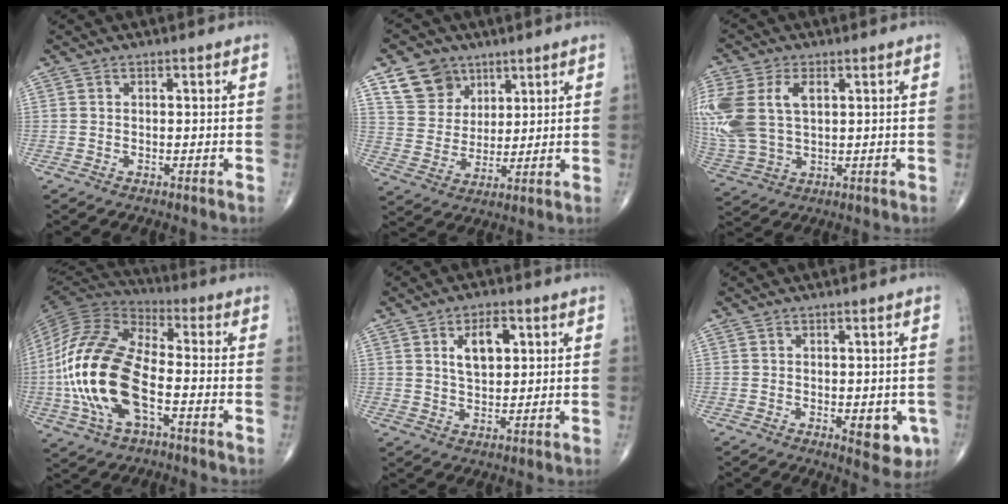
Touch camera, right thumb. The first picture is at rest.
{"total": 9.9, "force": [5.9, 7.5, 2.8], "torque": [-0.024, -0.031, 0.116]}
{"total": 16.6, "force": [3.6, 10.5, 12.4], "torque": [-0.317, 0.002, 0.074]}
{"total": 20.9, "force": [-4.4, 10.2, 17.7], "torque": [-0.376, 0.020, -0.083]}
{"total": 6.9, "force": [2.3, 3.7, 5.3], "torque": [-0.074, -0.008, 0.043]}
{"total": 6.2, "force": [-1.5, 3.0, 5.2], "torque": [-0.041, -0.008, -0.012]}